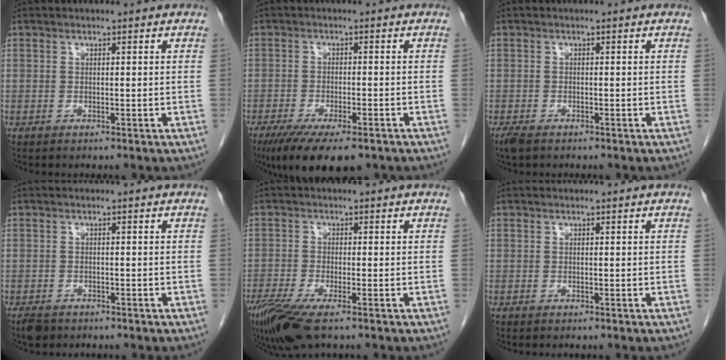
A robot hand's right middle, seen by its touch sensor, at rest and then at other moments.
{"total": 11.4, "force": [-8.1, 3.2, 7.5], "torque": [-0.118, -0.019, -0.124]}
{"total": 2.6, "force": [-1.8, 1.1, 1.5], "torque": [-0.035, -0.007, -0.030]}
{"total": 2.6, "force": [-2.0, 1.3, 1.0], "torque": [-0.021, -0.002, -0.030]}
{"total": 7.4, "force": [-4.8, 1.2, 5.5], "torque": [-0.103, -0.019, -0.091]}
{"total": 0.0}